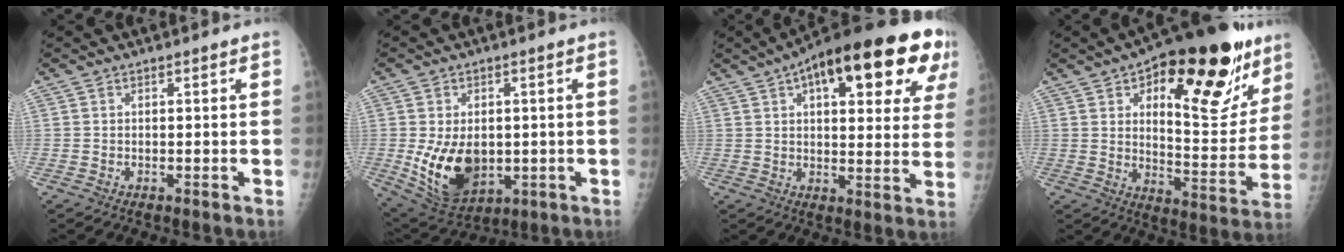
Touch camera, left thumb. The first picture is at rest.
{"total": 12.9, "force": [-1.5, 8.7, 9.5], "torque": [-0.139, -0.014, 0.000]}
{"total": 25.3, "force": [11.6, 9.7, 20.3], "torque": [-0.264, 0.014, 0.155]}
{"total": 26.2, "force": [13.3, 11.2, 19.5], "torque": [-0.218, -0.040, 0.194]}